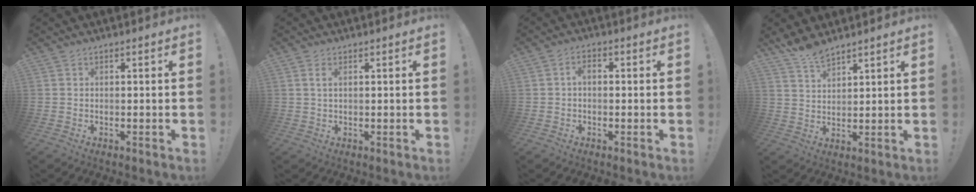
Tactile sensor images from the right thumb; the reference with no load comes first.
{"total": 2.0, "force": [0.7, 0.6, 1.8], "torque": [-0.032, -0.001, 0.012]}
{"total": 2.0, "force": [-0.5, 1.0, 1.7], "torque": [-0.037, 0.009, -0.010]}
{"total": 6.0, "force": [5.5, 1.2, 2.1], "torque": [-0.044, -0.037, 0.102]}